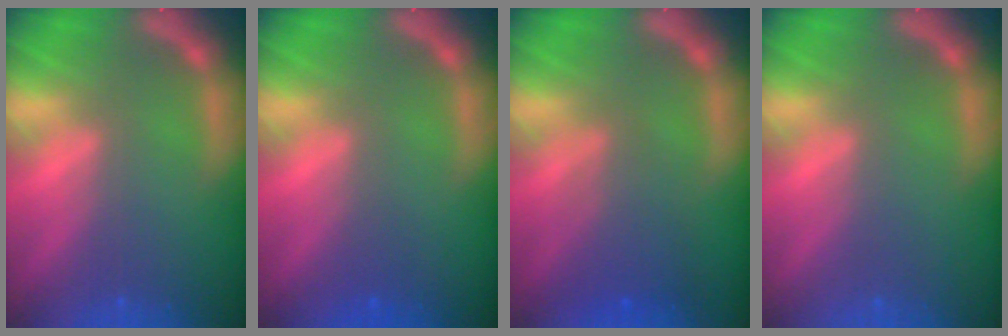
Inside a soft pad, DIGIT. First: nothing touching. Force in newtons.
{"total": 0.9}
{"total": 3.4}
{"total": 0.0}